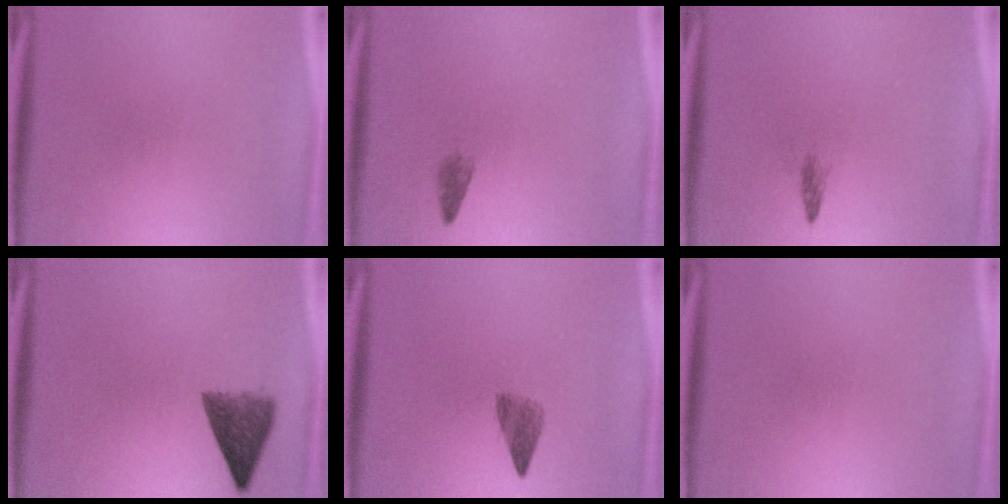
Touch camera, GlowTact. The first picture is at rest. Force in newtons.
{"total": 1.2}
{"total": 1.0}
{"total": 6.3}
{"total": 2.8}
{"total": 0.0}